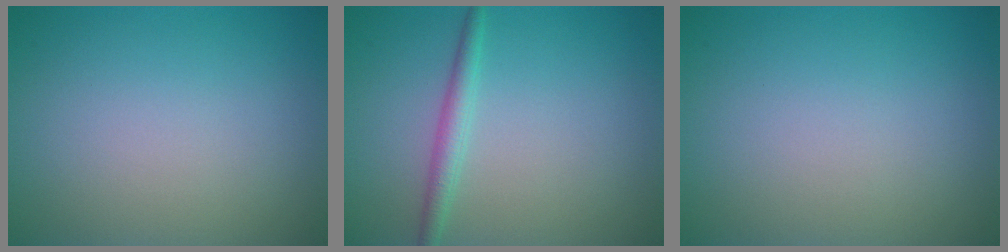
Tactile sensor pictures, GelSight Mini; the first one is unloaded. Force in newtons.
{"total": 1.9, "press": 1.9, "slide": 0.1}
{"total": 0.0}